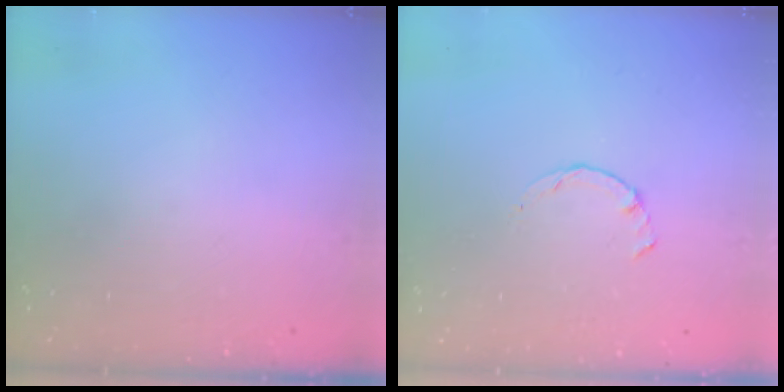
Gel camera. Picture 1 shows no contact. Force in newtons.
{"total": 0.8, "press": 0.7, "slide": 0.2}